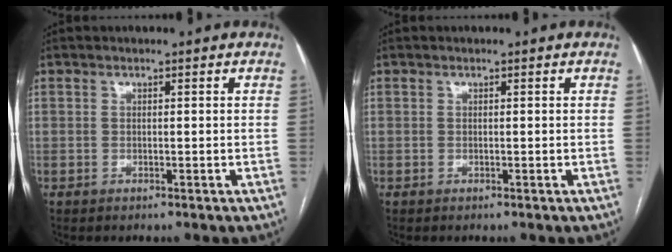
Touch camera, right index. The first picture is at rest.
{"total": 0.0}